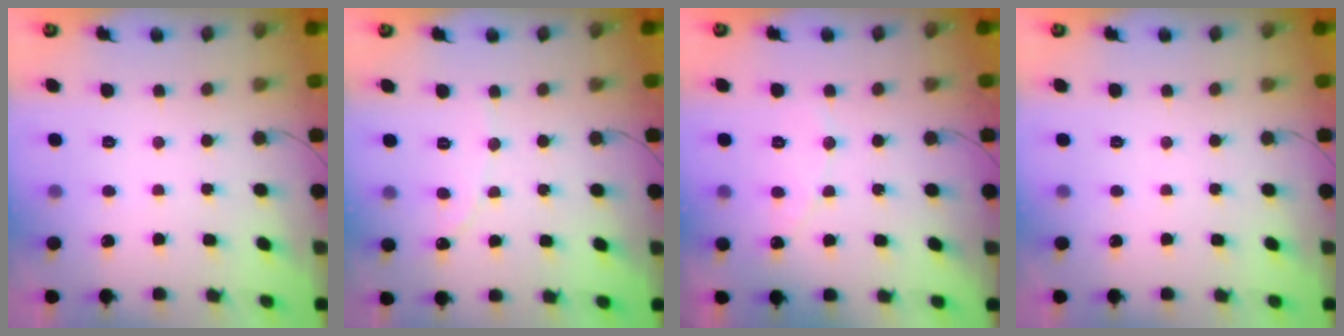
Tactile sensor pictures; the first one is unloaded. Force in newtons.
{"total": 1.8, "press": 1.8, "slide": 0.1}
{"total": 4.9, "press": 4.8, "slide": 0.4}
{"total": 0.0}